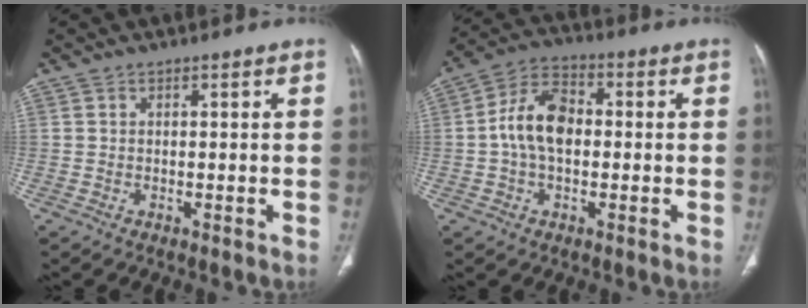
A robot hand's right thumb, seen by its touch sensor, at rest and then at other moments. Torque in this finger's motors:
{"motor_torque": [0.81, 1.94, 1.00, -0.12, 0.10]}